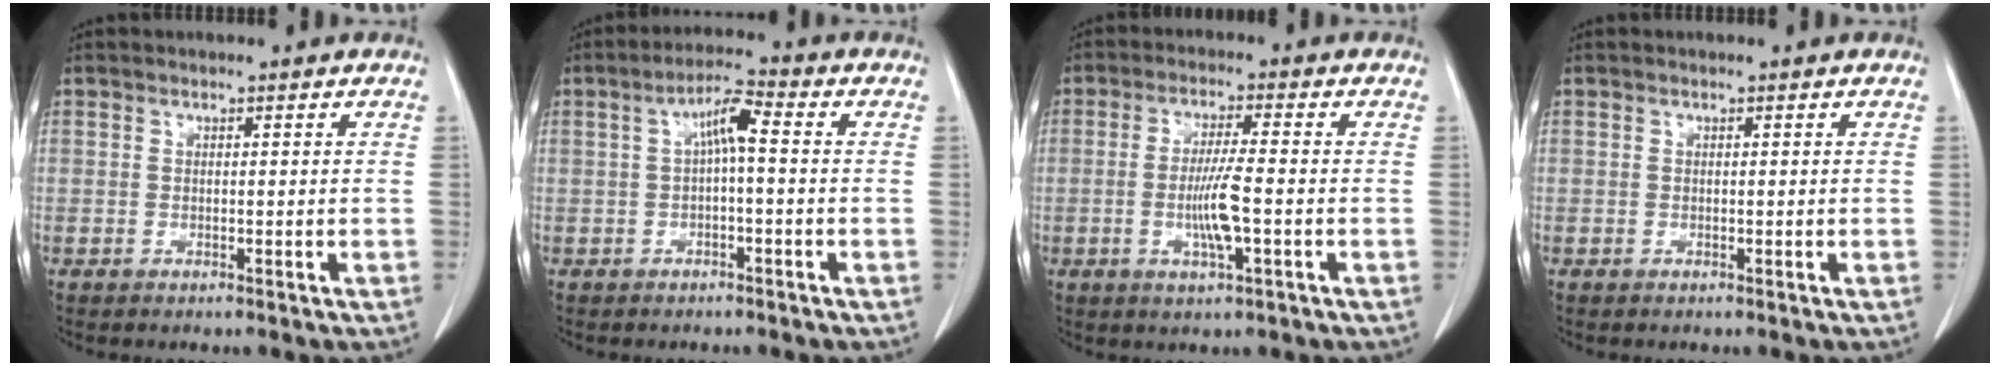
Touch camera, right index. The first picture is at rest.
{"total": 4.8, "force": [0.3, 0.8, 4.7], "torque": [-0.084, 0.019, 0.004]}
{"total": 4.0, "force": [-0.8, 0.1, 3.9], "torque": [-0.076, -0.004, -0.013]}
{"total": 0.0}